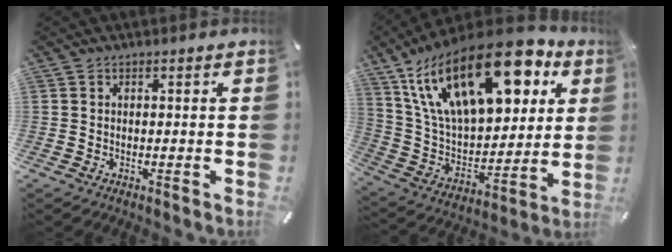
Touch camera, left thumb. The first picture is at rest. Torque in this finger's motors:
{"motor_torque": [3.32, 1.68, 1.64, -1.14, 1.05]}